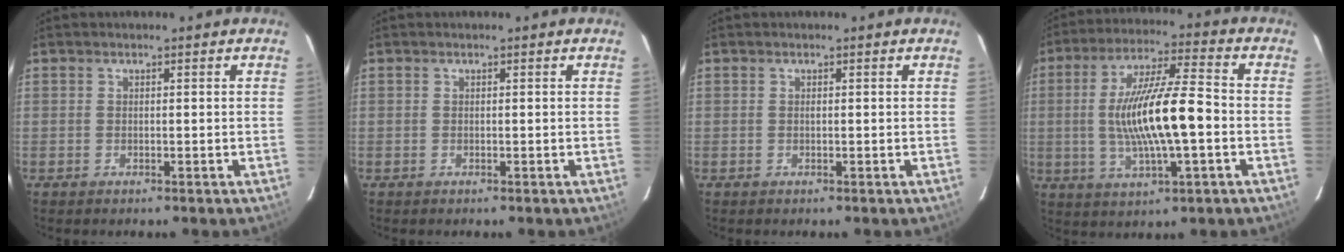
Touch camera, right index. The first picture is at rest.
{"total": 0.0}
{"total": 0.0}
{"total": 15.0, "force": [-1.8, 2.7, 14.7], "torque": [-0.275, 0.002, -0.030]}